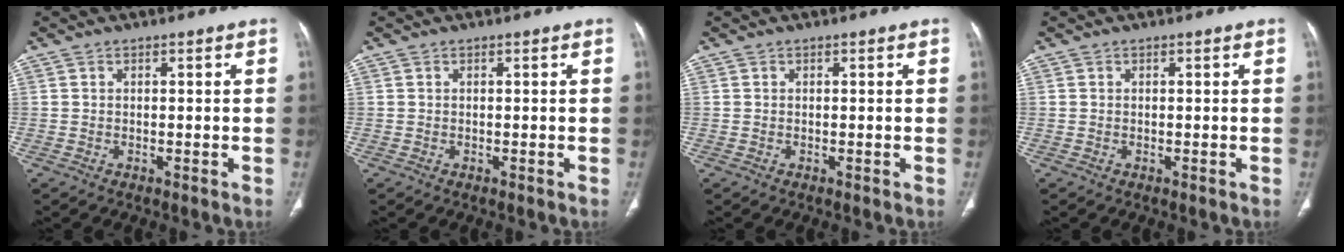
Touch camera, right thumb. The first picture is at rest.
{"total": 0.0}
{"total": 0.0}
{"total": 0.0}